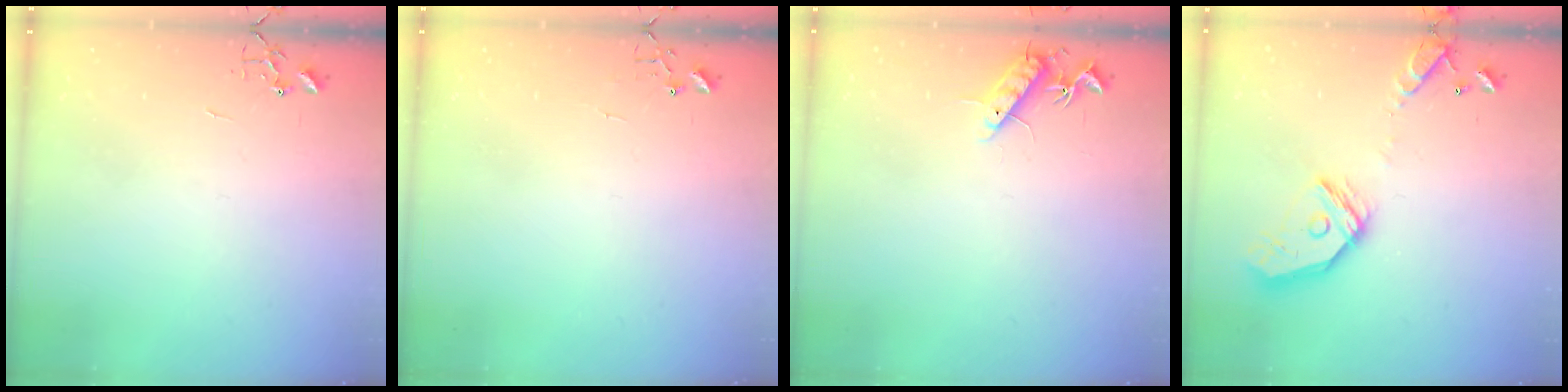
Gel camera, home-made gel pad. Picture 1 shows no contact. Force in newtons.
{"total": 5.0, "press": 5.0, "slide": 0.4}
{"total": 10.1, "press": 10.0, "slide": 0.8}
{"total": 16.2, "press": 16.1, "slide": 2.1}